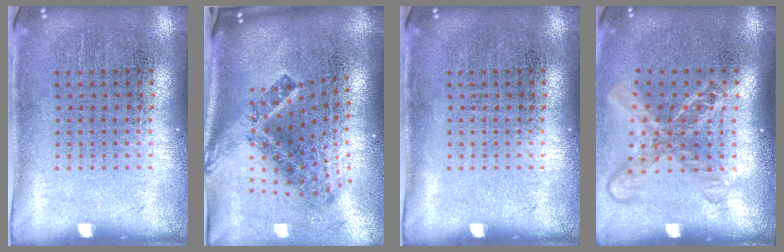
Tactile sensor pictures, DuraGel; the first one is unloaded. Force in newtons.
{"total": 2.7, "press": 1.6, "slide": 2.1}
{"total": 0.0}
{"total": 1.7, "press": 1.3, "slide": 1.1}